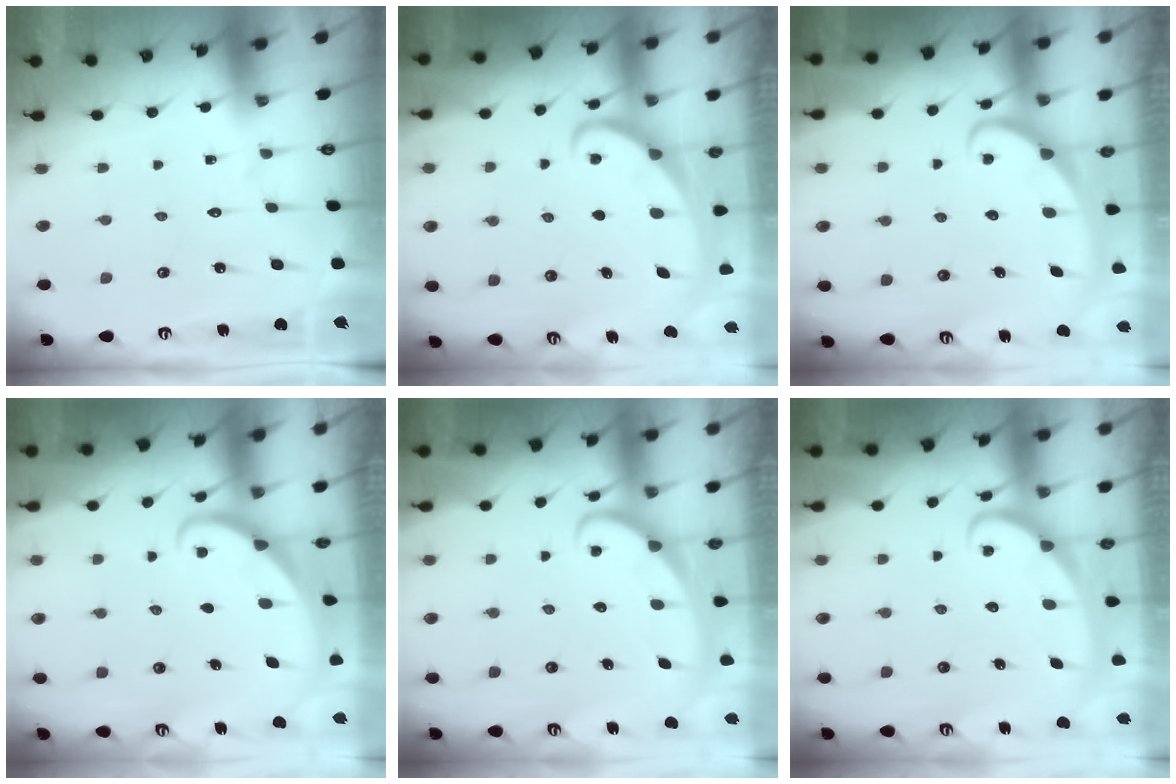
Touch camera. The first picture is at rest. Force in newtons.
{"total": 2.2, "press": 2.2, "slide": 0.3}
{"total": 2.4, "press": 2.4, "slide": 0.3}
{"total": 1.9, "press": 1.9, "slide": 0.2}
{"total": 2.6, "press": 2.6, "slide": 0.3}
{"total": 2.4, "press": 2.4, "slide": 0.3}